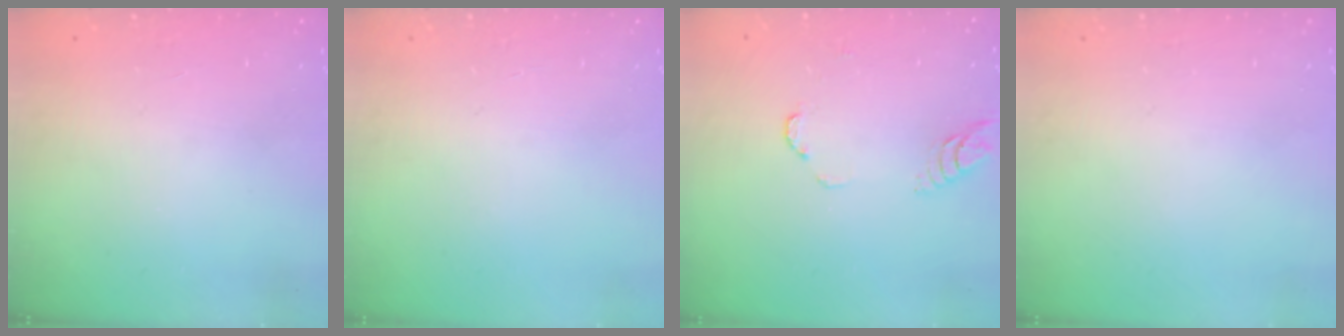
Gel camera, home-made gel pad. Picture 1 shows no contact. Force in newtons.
{"total": 2.3, "press": 2.3, "slide": 0.2}
{"total": 3.9, "press": 3.9, "slide": 0.3}
{"total": 0.0}